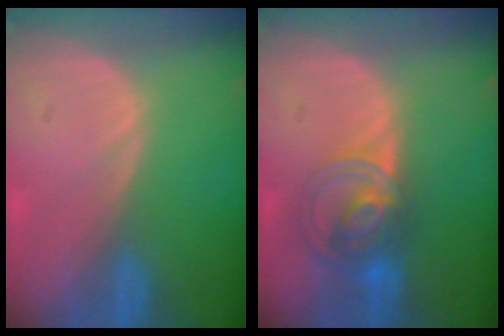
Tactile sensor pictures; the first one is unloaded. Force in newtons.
{"total": 7.4, "press": 6.2, "slide": 4.2}